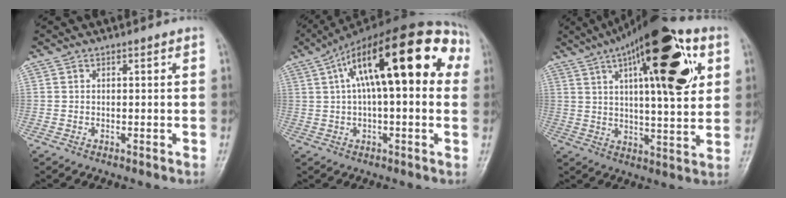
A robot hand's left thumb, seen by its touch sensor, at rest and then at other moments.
{"total": 24.0, "force": [6.4, 9.0, 21.3], "torque": [-0.319, 0.051, 0.089]}
{"total": 24.0, "force": [9.4, 7.7, 20.6], "torque": [-0.293, -0.004, 0.139]}